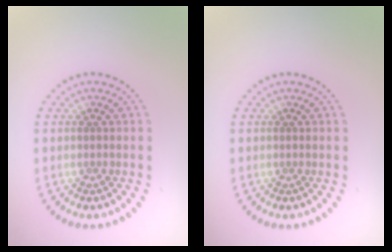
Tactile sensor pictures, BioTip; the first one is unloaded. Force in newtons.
{"total": 0.0}